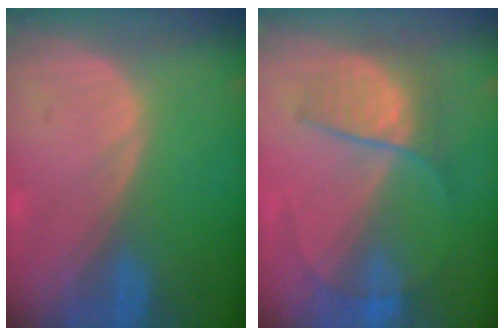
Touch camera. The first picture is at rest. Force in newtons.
{"total": 6.5, "press": 6.4, "slide": 1.0}